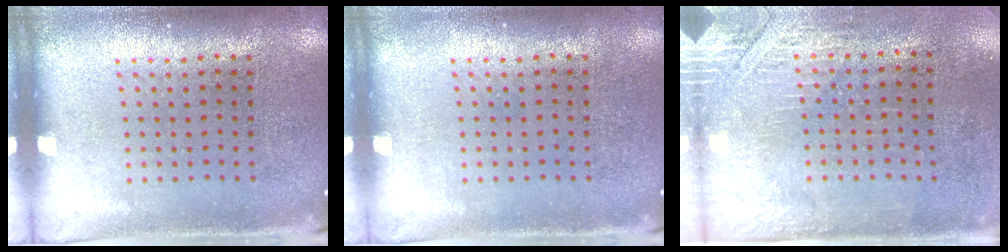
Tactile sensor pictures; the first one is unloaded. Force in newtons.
{"total": 0.0}
{"total": 2.9, "press": 2.5, "slide": 1.5}